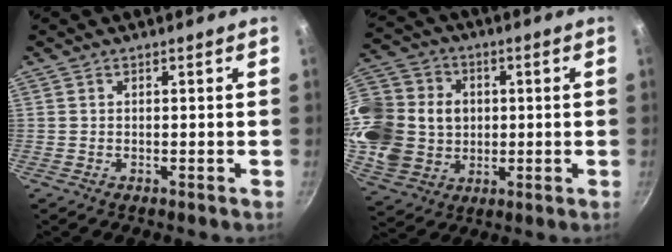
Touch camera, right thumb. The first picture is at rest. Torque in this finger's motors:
{"motor_torque": [1.37, 3.64, 0.31, -0.13, 0.23]}